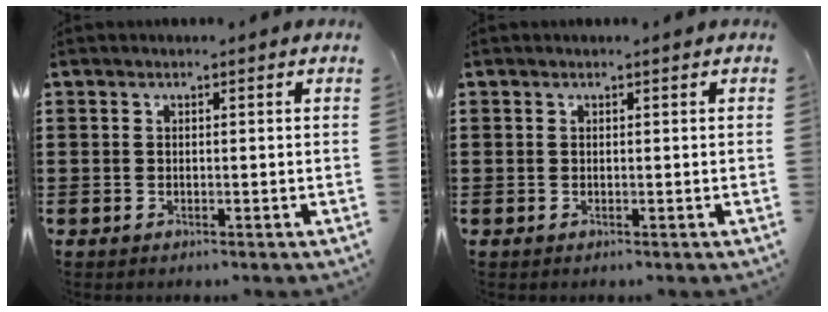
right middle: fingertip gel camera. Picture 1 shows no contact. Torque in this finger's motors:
{"motor_torque": [0.01, -0.01, 0.04, 0.00]}